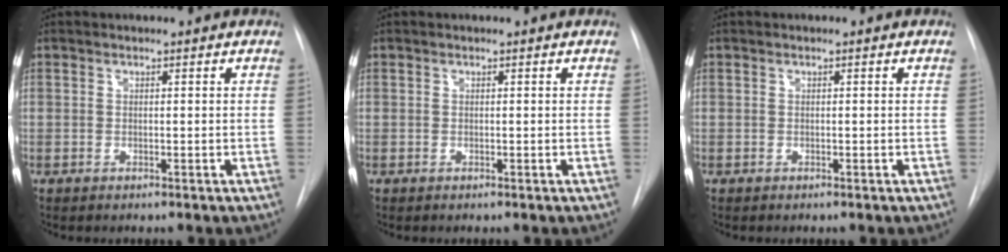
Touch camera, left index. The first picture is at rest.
{"total": 0.0}
{"total": 0.0}